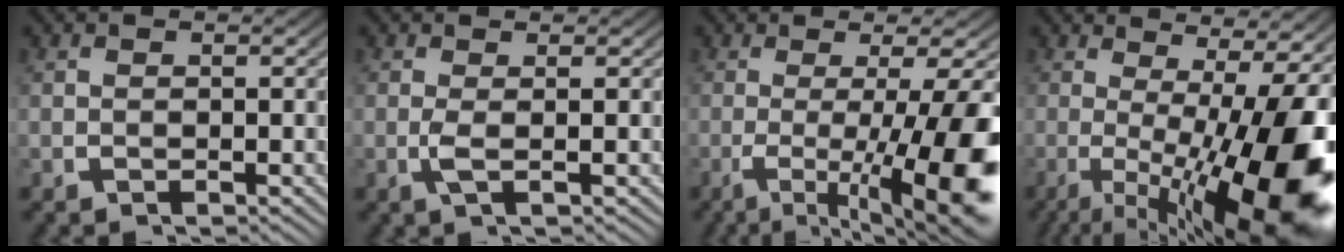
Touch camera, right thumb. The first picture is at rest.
{"total": 1.6, "force": [0.4, 0.3, 1.6], "torque": [-0.046, -0.009, 0.010]}
{"total": 12.6, "force": [-2.2, 5.4, 11.2], "torque": [-0.178, -0.037, -0.010]}
{"total": 16.9, "force": [-2.4, 8.0, 14.7], "torque": [-0.226, -0.052, -0.005]}